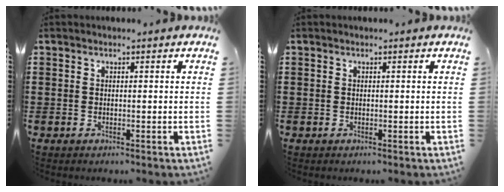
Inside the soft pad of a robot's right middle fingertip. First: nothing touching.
{"total": 0.0}